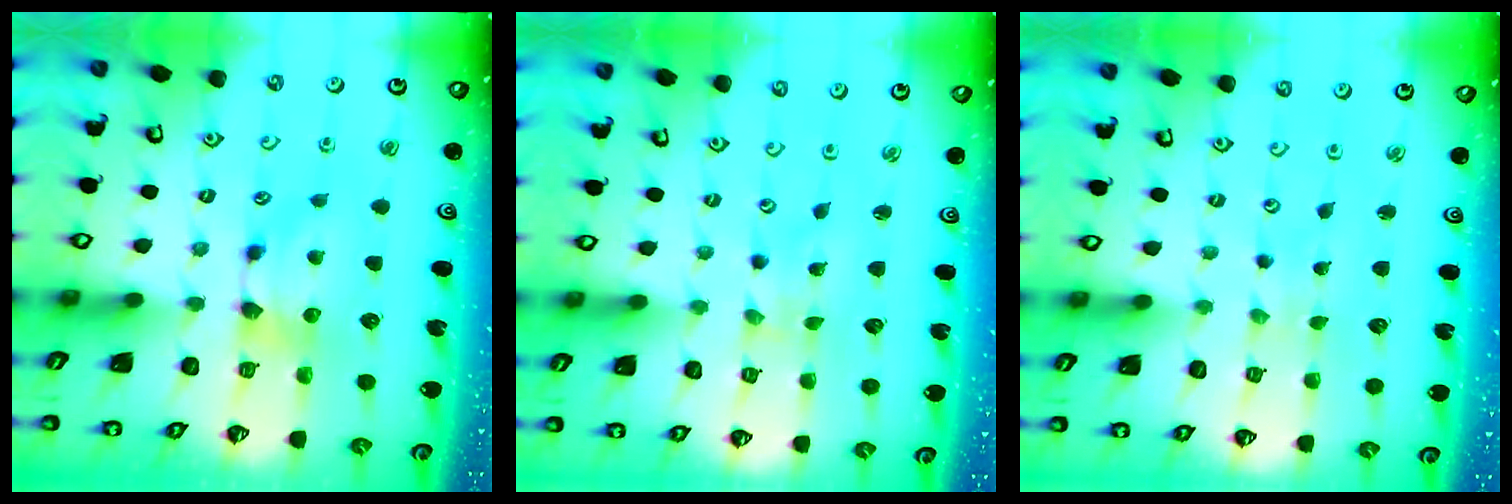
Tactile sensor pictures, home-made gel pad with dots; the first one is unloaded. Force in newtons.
{"total": 5.9, "press": 5.8, "slide": 0.7}
{"total": 6.0, "press": 6.0, "slide": 0.3}